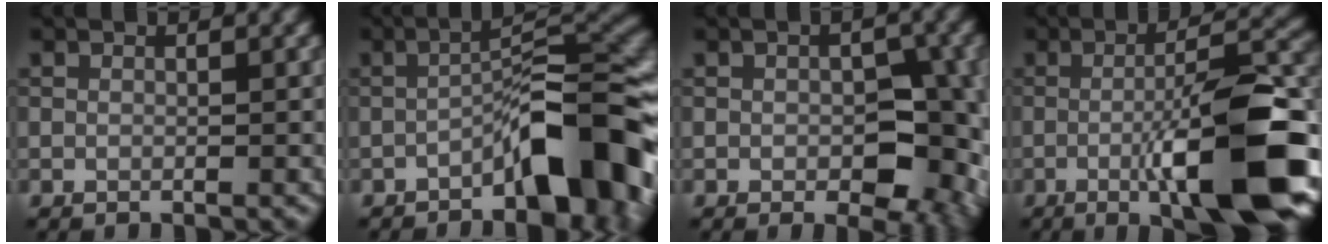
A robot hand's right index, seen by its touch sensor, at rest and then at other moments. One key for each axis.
{"total": 8.9, "fx": -4.1, "fy": 2.7, "fz": 7.4, "tx": -0.088, "ty": 0.025, "tz": -0.072}
{"total": 6.5, "fx": -1.0, "fy": 3.7, "fz": 5.3, "tx": -0.059, "ty": -0.013, "tz": -0.007}
{"total": 11.8, "fx": -3.1, "fy": 2.2, "fz": 11.1, "tx": -0.158, "ty": 0.006, "tz": -0.058}